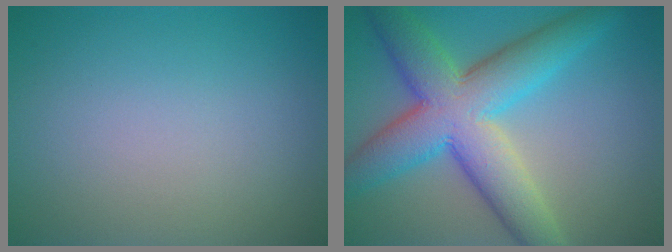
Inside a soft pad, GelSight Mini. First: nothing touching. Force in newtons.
{"total": 10.0, "press": 10.0, "slide": 0.2}